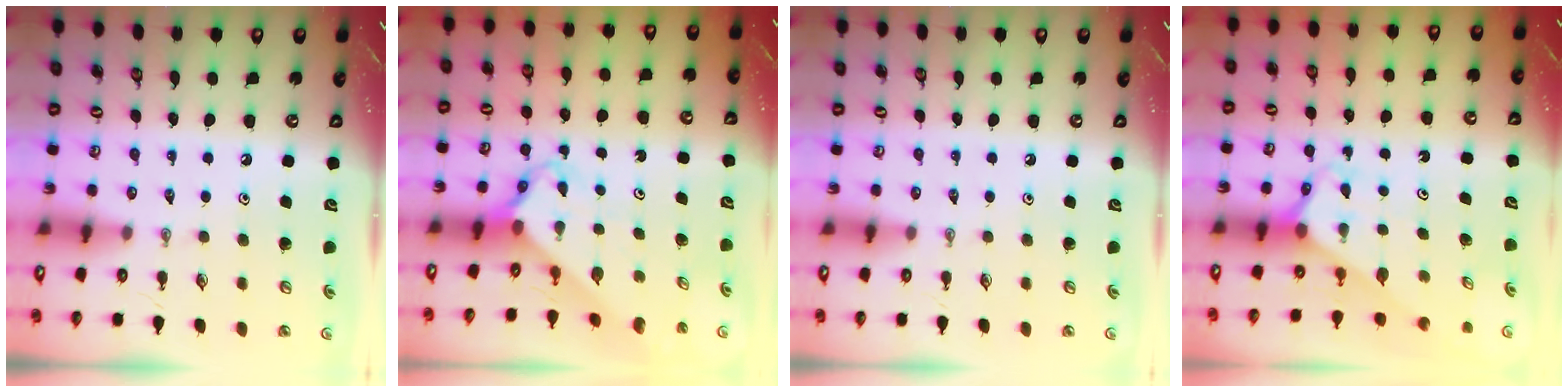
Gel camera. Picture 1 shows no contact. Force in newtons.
{"total": 2.9, "press": 2.9, "slide": 0.3}
{"total": 0.0}
{"total": 2.6, "press": 2.6, "slide": 0.1}